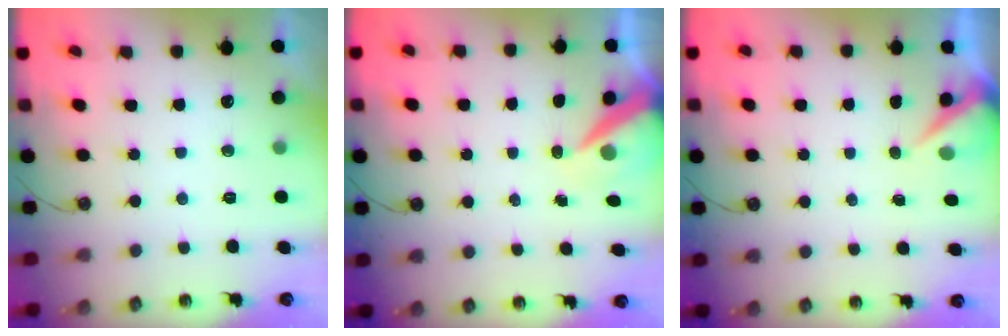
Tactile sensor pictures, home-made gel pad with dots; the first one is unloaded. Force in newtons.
{"total": 7.4, "press": 7.4, "slide": 0.7}
{"total": 4.5, "press": 4.5, "slide": 0.5}